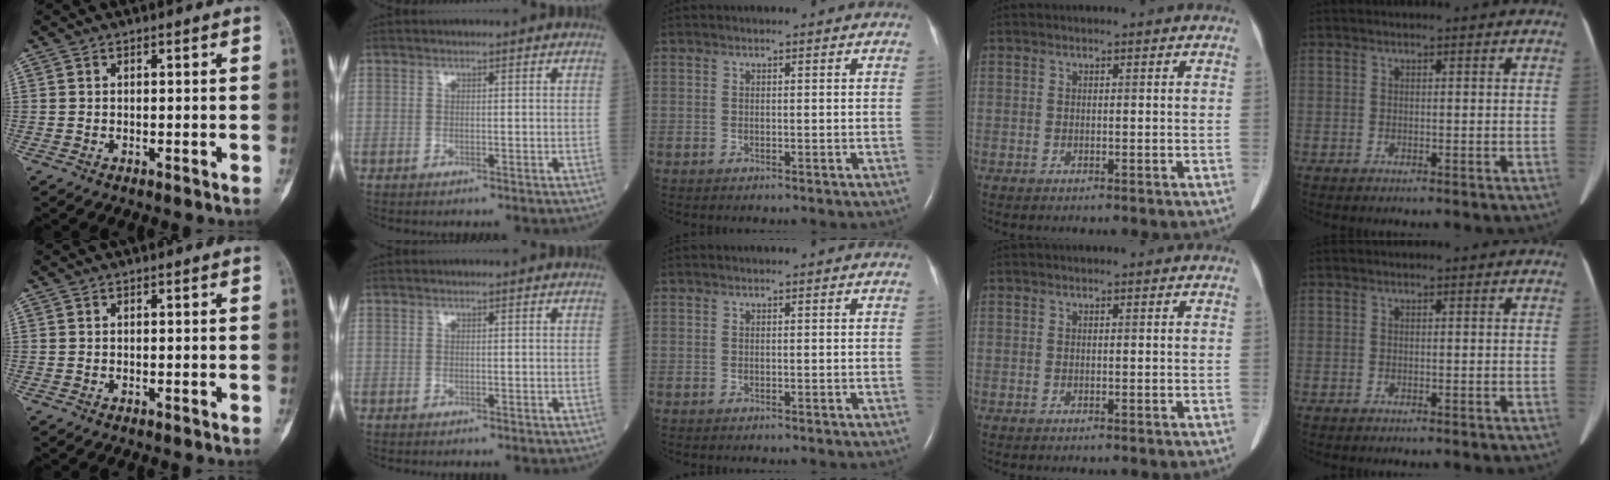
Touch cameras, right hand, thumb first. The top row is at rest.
{}